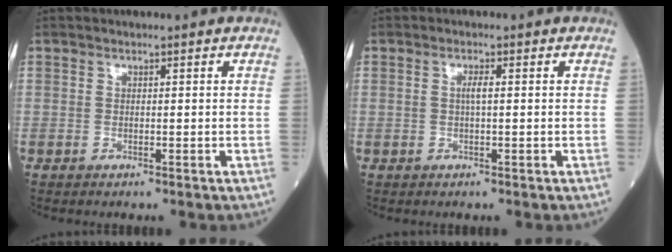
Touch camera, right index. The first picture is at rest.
{"total": 1.3, "force": [0.1, 0.1, 1.3], "torque": [-0.028, 0.003, 0.002]}